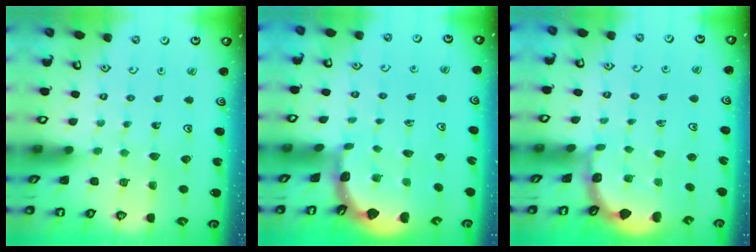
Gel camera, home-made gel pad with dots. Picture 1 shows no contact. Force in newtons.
{"total": 1.6, "press": 1.6, "slide": 0.1}
{"total": 2.0, "press": 2.0, "slide": 0.2}